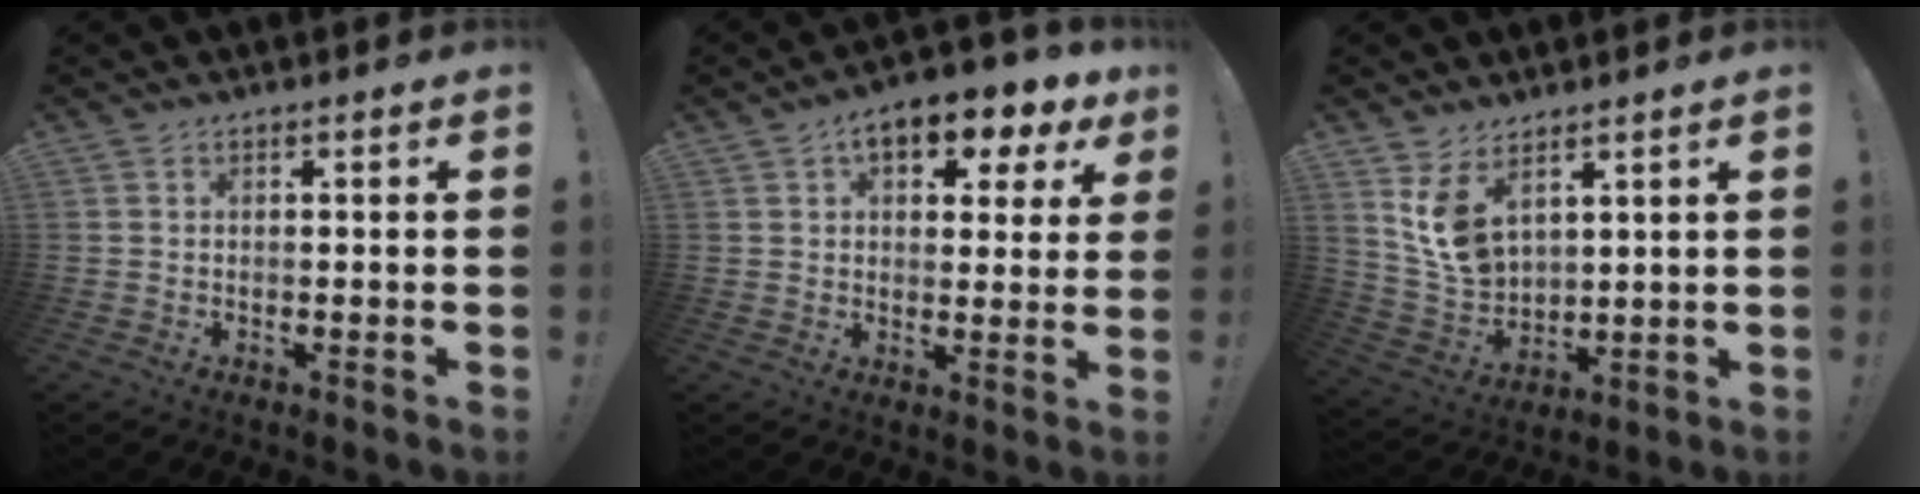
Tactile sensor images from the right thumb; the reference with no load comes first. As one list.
[{"total": 9.8, "force": [5.2, 4.8, 6.8], "torque": [-0.094, -0.027, 0.088]}, {"total": 9.7, "force": [5.9, 5.8, 5.0], "torque": [-0.098, -0.044, 0.115]}]